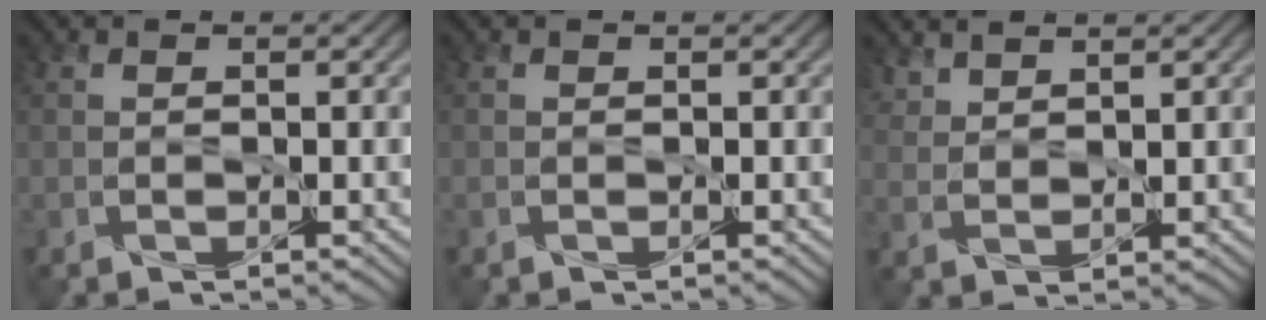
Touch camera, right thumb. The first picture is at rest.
{"total": 0.0}
{"total": 3.3, "force": [2.8, 1.0, 1.5], "torque": [-0.038, -0.001, 0.069]}